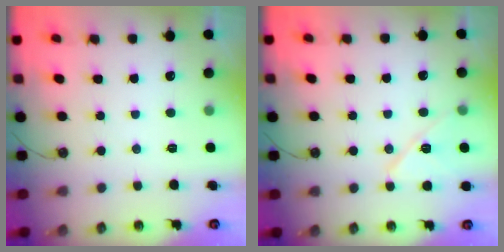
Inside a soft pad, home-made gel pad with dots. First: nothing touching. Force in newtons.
{"total": 9.9, "press": 9.9, "slide": 0.9}